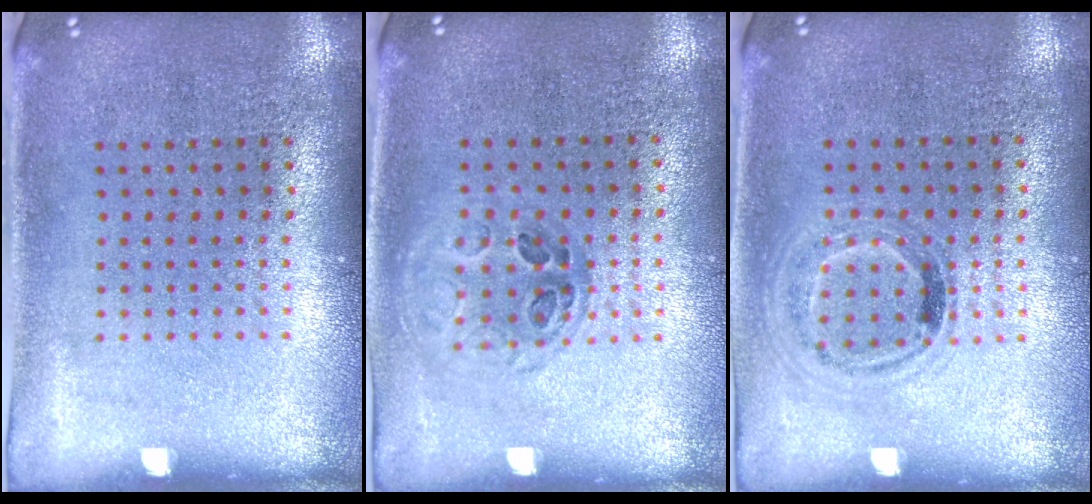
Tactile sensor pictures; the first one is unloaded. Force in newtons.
{"total": 0.9, "press": 0.9, "slide": 0.2}
{"total": 0.9, "press": 0.9, "slide": 0.3}